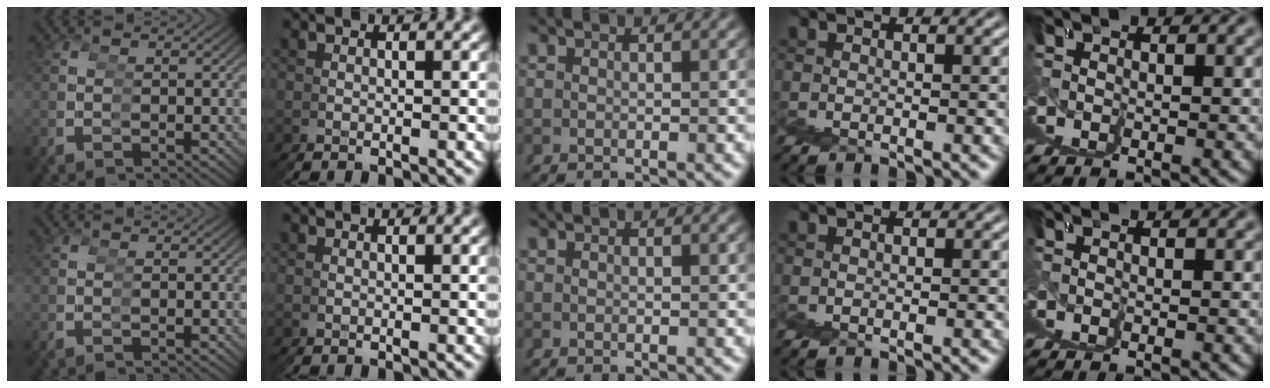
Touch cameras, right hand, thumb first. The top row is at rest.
{}